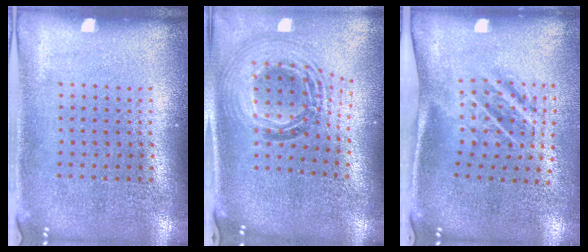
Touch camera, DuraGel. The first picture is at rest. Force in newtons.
{"total": 1.6, "press": 1.4, "slide": 0.8}
{"total": 1.8, "press": 1.2, "slide": 1.4}